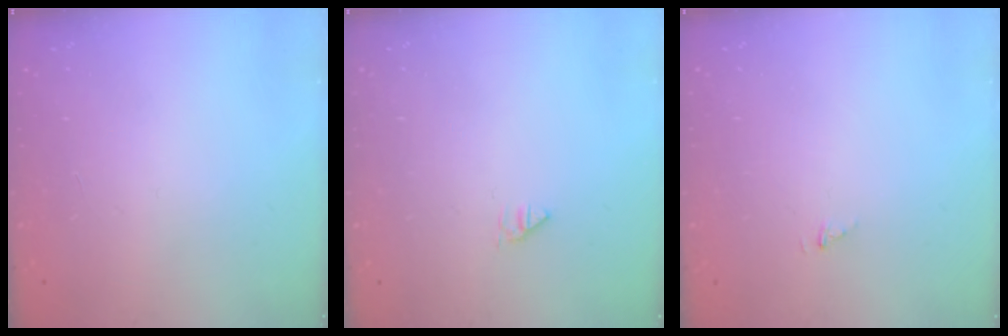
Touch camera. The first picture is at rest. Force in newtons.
{"total": 0.0}
{"total": 0.7, "press": 0.7, "slide": 0.0}